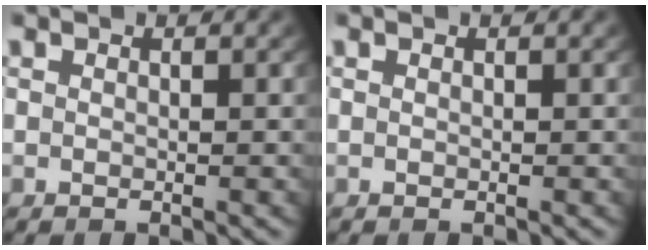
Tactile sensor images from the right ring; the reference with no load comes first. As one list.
[{"total": 0.0}]